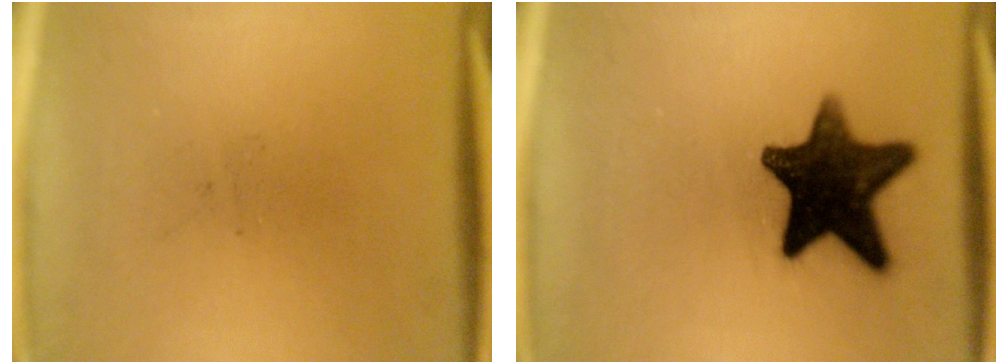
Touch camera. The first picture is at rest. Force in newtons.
{"total": 14.7}